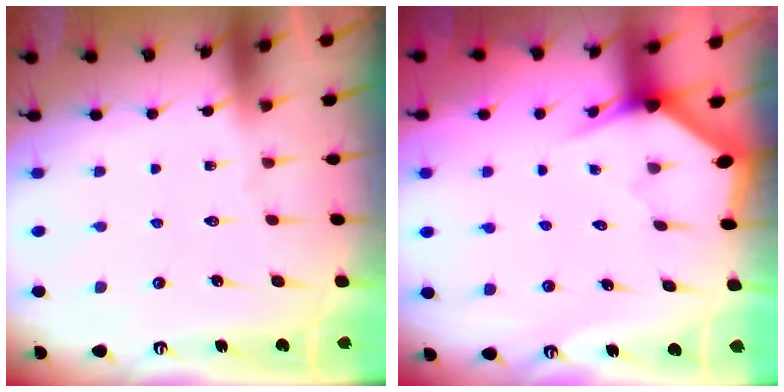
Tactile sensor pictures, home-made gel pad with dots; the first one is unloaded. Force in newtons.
{"total": 3.2, "press": 3.2, "slide": 0.1}